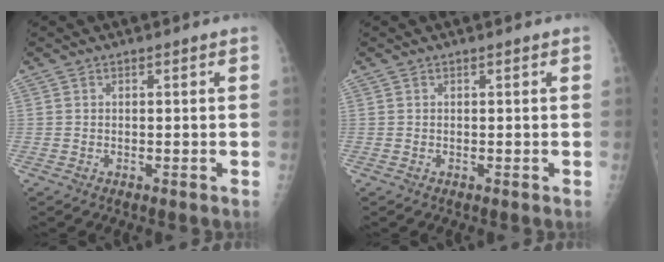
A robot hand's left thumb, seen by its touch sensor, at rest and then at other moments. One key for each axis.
{"total": 0.0}